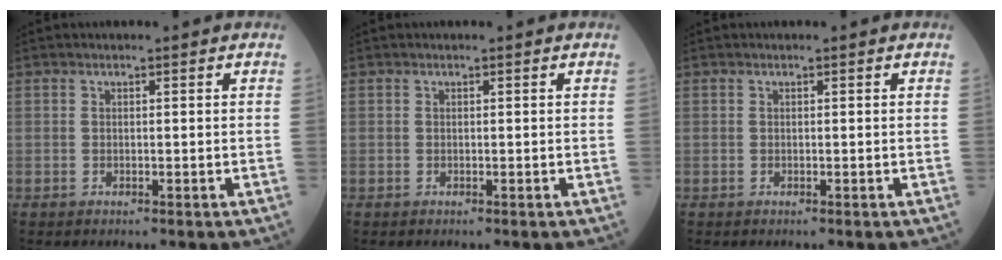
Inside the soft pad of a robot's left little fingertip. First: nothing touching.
{"total": 0.0}
{"total": 0.0}